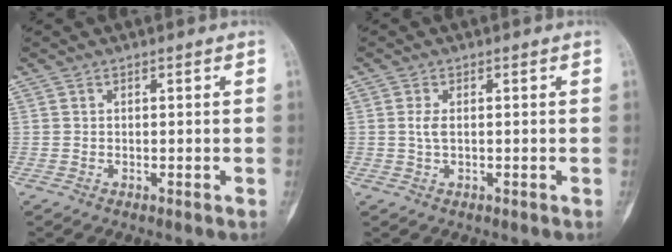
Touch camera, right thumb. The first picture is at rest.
{"total": 1.7, "force": [0.1, 0.9, 1.5], "torque": [-0.034, 0.000, 0.002]}